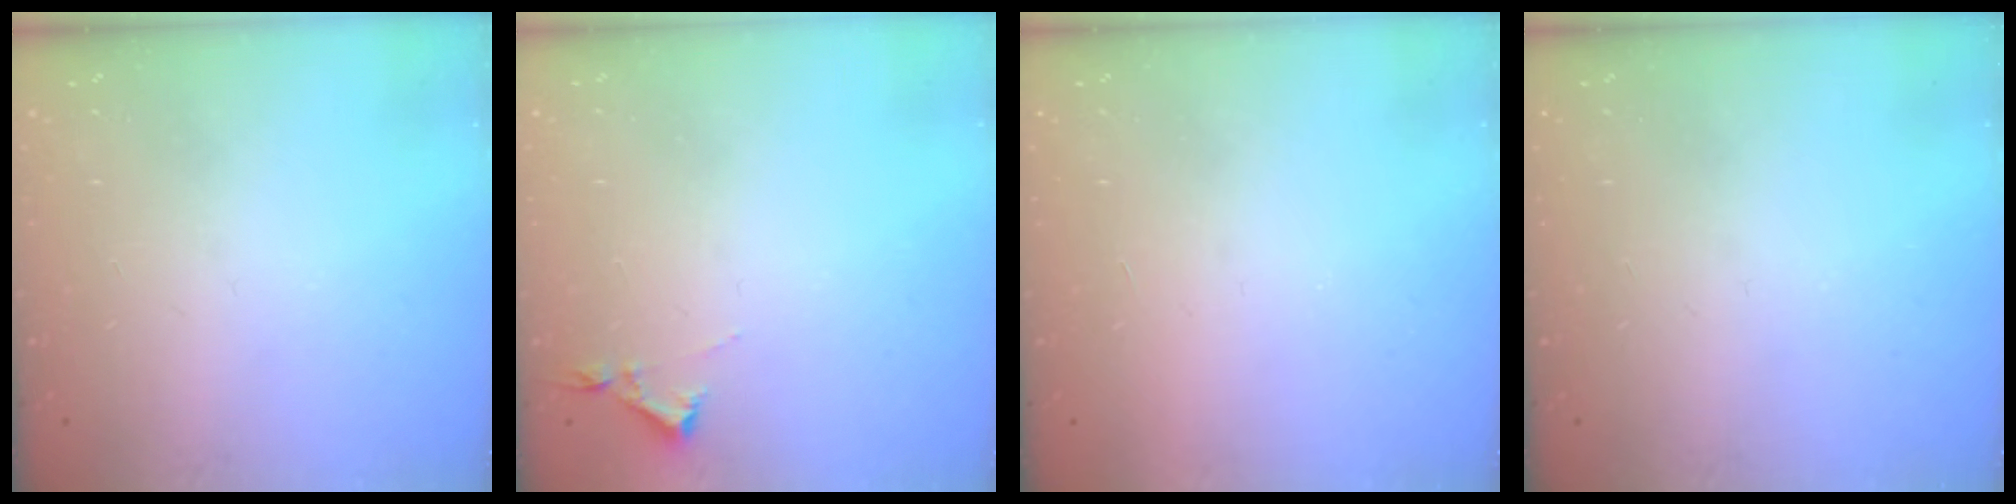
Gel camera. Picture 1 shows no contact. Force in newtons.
{"total": 2.9, "press": 2.9, "slide": 0.5}
{"total": 1.5, "press": 1.5, "slide": 0.1}
{"total": 0.0}